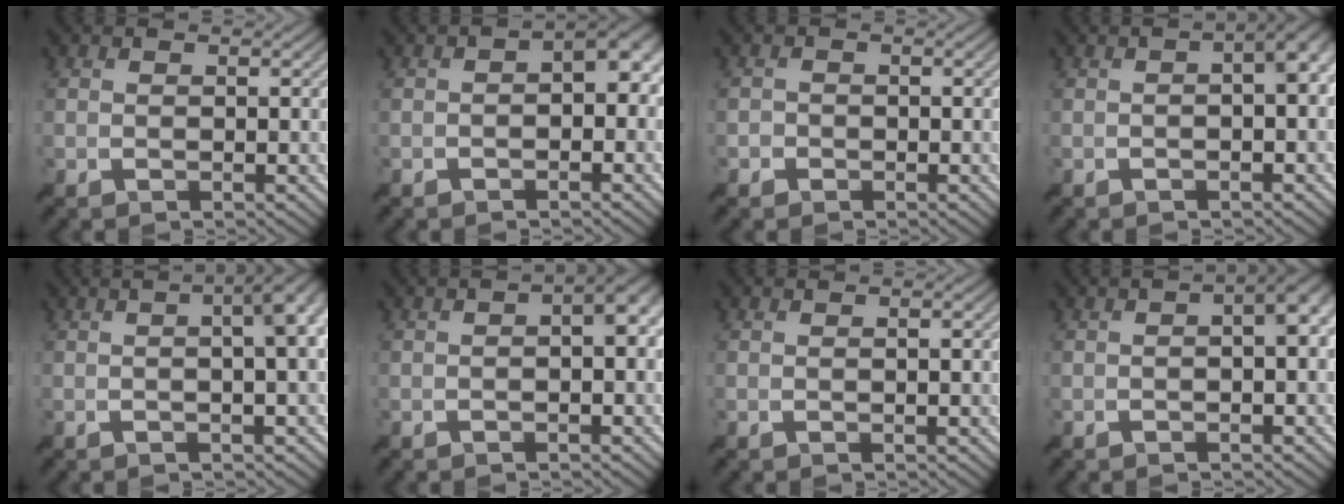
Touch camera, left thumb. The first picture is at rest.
{"total": 4.0, "force": [-0.4, 2.0, 3.5], "torque": [-0.044, 0.005, -0.010]}
{"total": 1.2, "force": [-0.6, 1.0, 0.0], "torque": [0.007, -0.001, -0.016]}
{"total": 4.5, "force": [-0.3, 1.0, 4.3], "torque": [-0.063, 0.010, -0.004]}
{"total": 8.2, "force": [0.6, 2.5, 7.8], "torque": [-0.074, 0.027, -0.008]}
{"total": 3.7, "force": [-0.4, 0.9, 3.5], "torque": [-0.055, 0.010, -0.007]}
{"total": 1.1, "force": [0.2, 0.1, 1.0], "torque": [-0.018, 0.005, 0.001]}
{"total": 4.1, "force": [-0.3, 0.8, 4.0], "torque": [-0.061, 0.010, -0.006]}